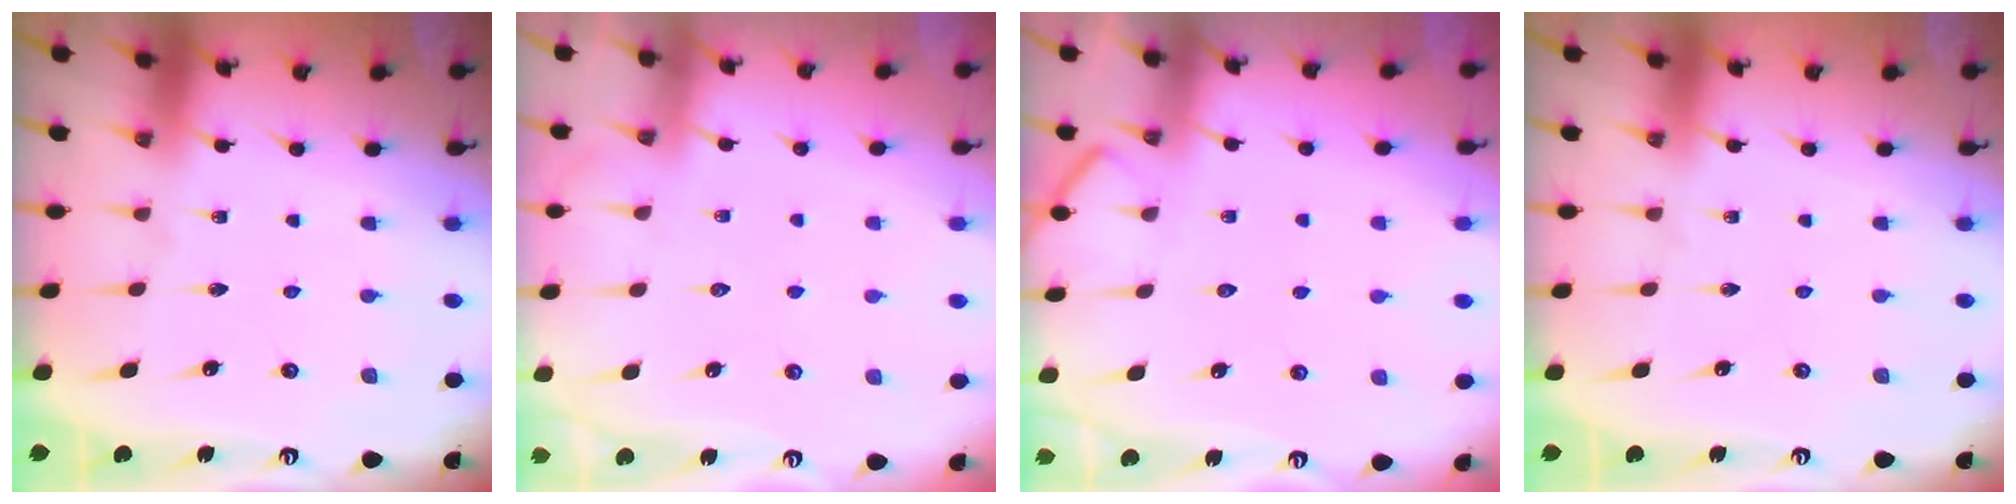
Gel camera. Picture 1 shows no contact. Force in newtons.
{"total": 4.4, "press": 4.3, "slide": 0.5}
{"total": 5.2, "press": 5.1, "slide": 0.5}
{"total": 0.0}